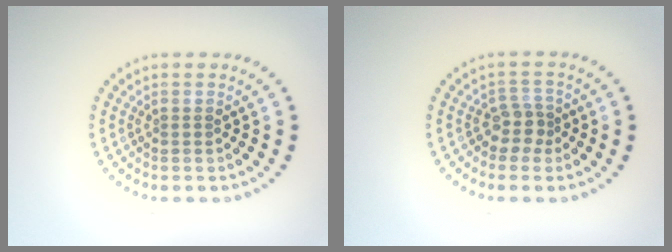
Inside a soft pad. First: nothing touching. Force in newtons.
{"total": 2.2, "press": 1.7, "slide": 1.4}